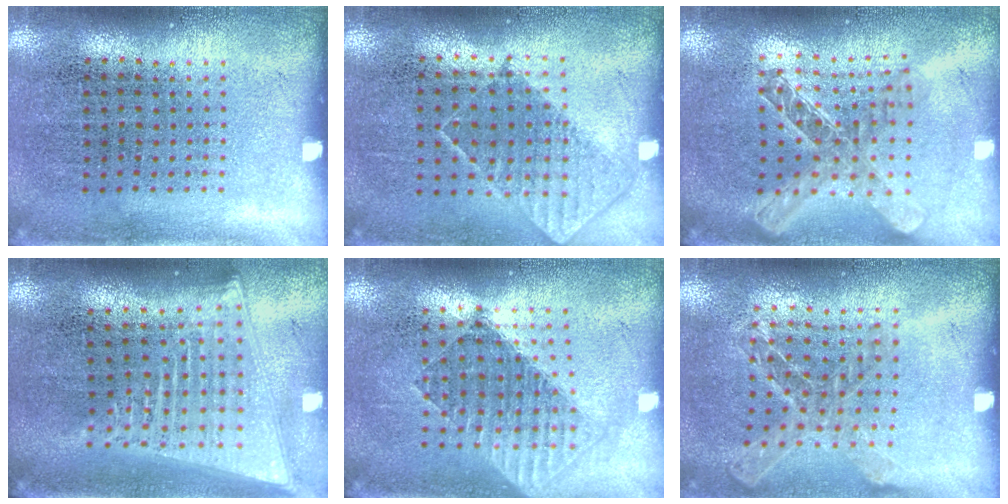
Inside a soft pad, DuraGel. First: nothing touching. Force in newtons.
{"total": 0.8, "press": 0.7, "slide": 0.3}
{"total": 2.1, "press": 1.7, "slide": 1.2}
{"total": 2.0, "press": 1.7, "slide": 1.1}
{"total": 1.5, "press": 1.3, "slide": 0.9}
{"total": 1.1, "press": 1.1, "slide": 0.0}